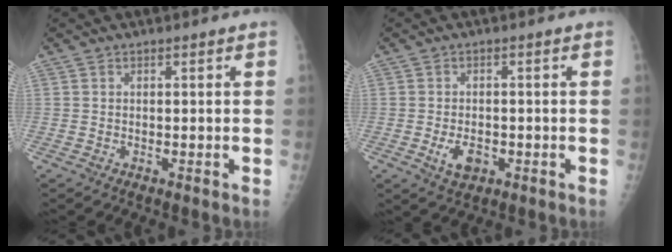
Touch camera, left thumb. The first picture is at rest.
{"total": 4.2, "force": [-1.4, 2.7, 3.0], "torque": [-0.046, -0.001, -0.017]}